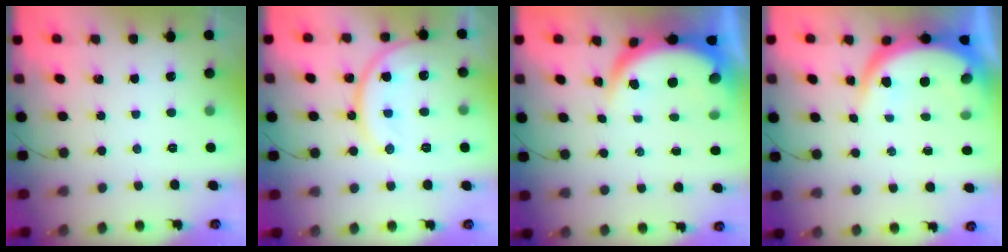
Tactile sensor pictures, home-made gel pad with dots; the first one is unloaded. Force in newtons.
{"total": 14.6, "press": 14.5, "slide": 1.7}
{"total": 6.9, "press": 6.9, "slide": 0.5}
{"total": 10.0, "press": 9.9, "slide": 1.2}